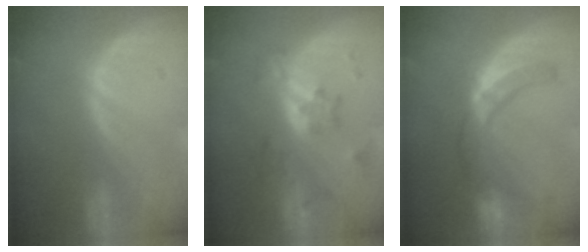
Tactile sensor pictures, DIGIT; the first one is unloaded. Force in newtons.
{"total": 7.2, "press": 6.5, "slide": 3.1}
{"total": 7.6, "press": 7.5, "slide": 1.3}